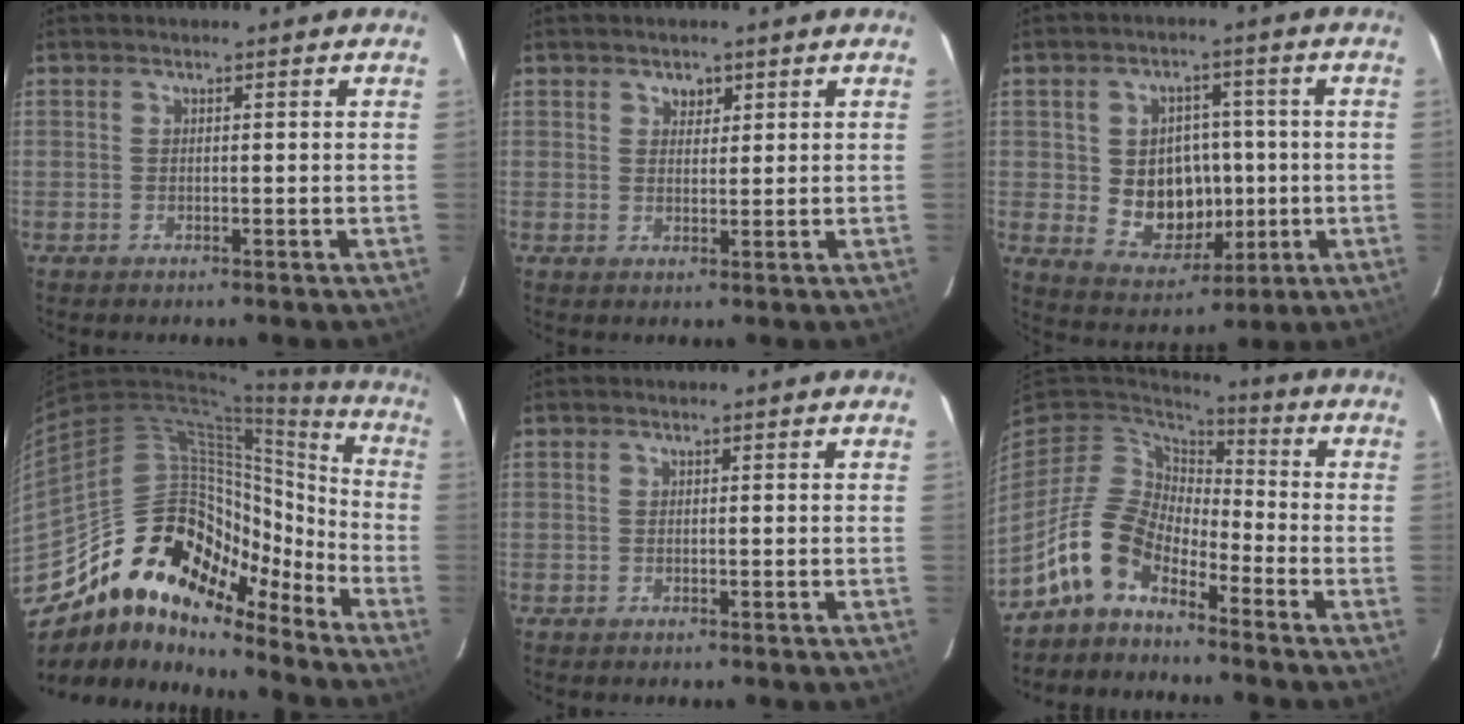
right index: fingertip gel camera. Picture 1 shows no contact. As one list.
[{"total": 2.2, "force": [1.3, 1.6, 0.7], "torque": [-0.005, 0.006, 0.022]}, {"total": 10.7, "force": [-0.7, 8.9, 5.9], "torque": [-0.121, 0.004, 0.012]}, {"total": 20.8, "force": [-14.6, 11.0, 10.0], "torque": [-0.174, 0.026, -0.254]}, {"total": 0.0}, {"total": 10.9, "force": [-7.2, 5.6, 6.0], "torque": [-0.124, 0.013, -0.149]}]